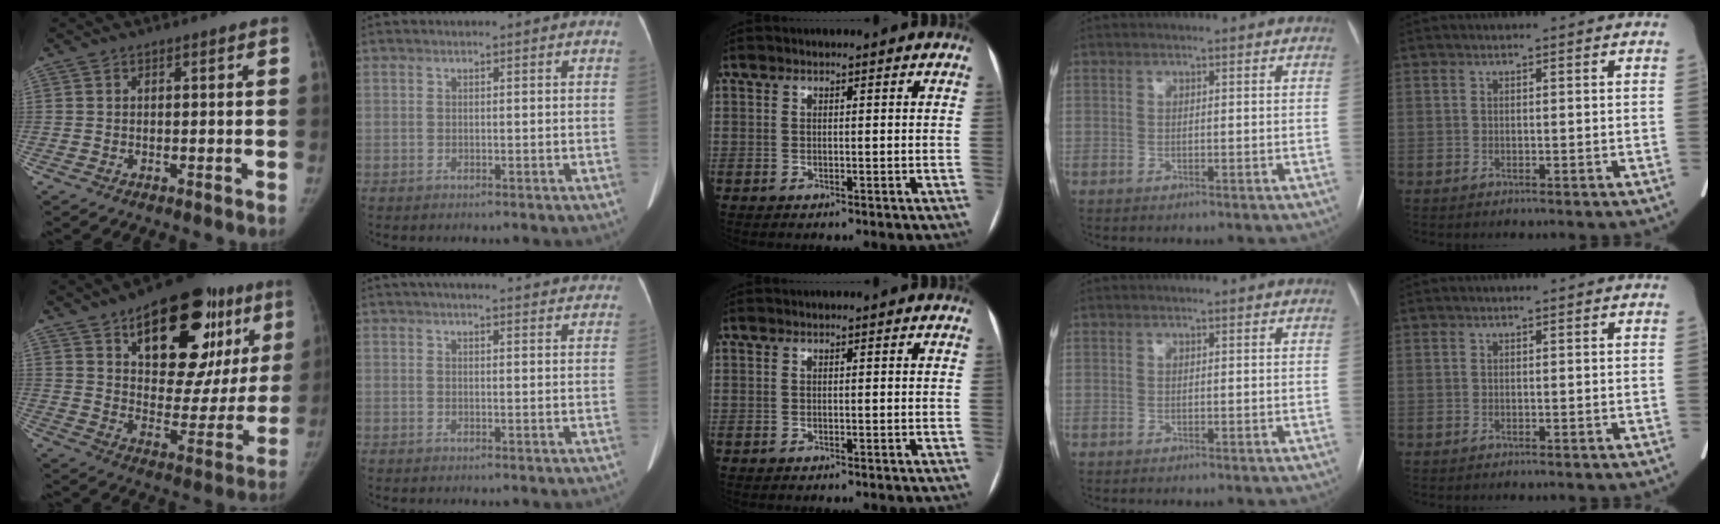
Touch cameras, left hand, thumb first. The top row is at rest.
{"thumb": {"total": 28.9, "force": [13.9, 13.9, 21.1], "torque": [-0.254, -0.018, 0.209]}, "index": {"total": 18.5, "force": [16.9, 2.7, 6.9], "torque": [-0.088, 0.035, 0.206]}}